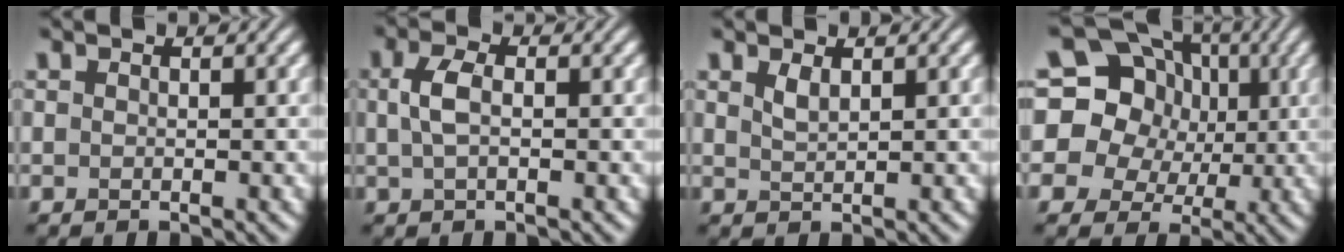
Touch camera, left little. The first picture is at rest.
{"total": 2.4, "force": [0.2, 1.2, 2.0], "torque": [-0.050, 0.005, 0.001]}
{"total": 1.2, "force": [0.8, 0.4, 0.8], "torque": [-0.020, 0.000, 0.017]}
{"total": 20.0, "force": [5.1, 17.5, 8.0], "torque": [-0.172, 0.035, 0.058]}